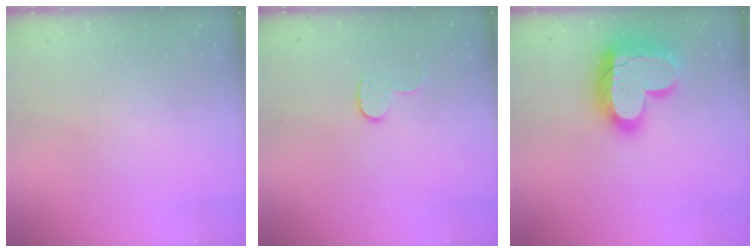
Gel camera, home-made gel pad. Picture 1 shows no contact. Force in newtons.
{"total": 7.4, "press": 7.4, "slide": 0.4}
{"total": 23.4, "press": 23.3, "slide": 1.7}